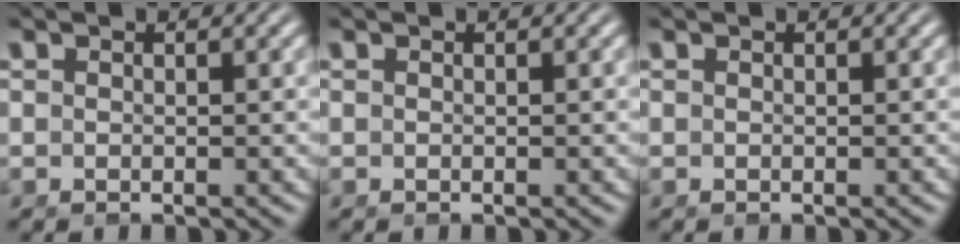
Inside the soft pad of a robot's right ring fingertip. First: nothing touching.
{"total": 0.0}
{"total": 0.0}